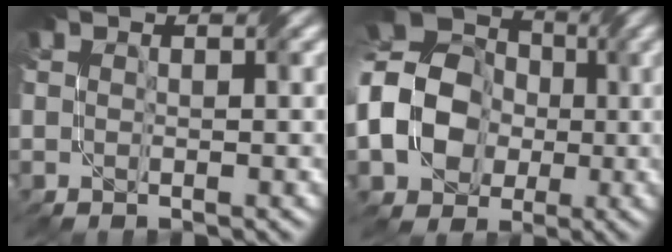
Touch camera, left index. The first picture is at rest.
{"total": 11.6, "force": [-2.0, 9.3, 6.6], "torque": [-0.129, -0.009, -0.056]}